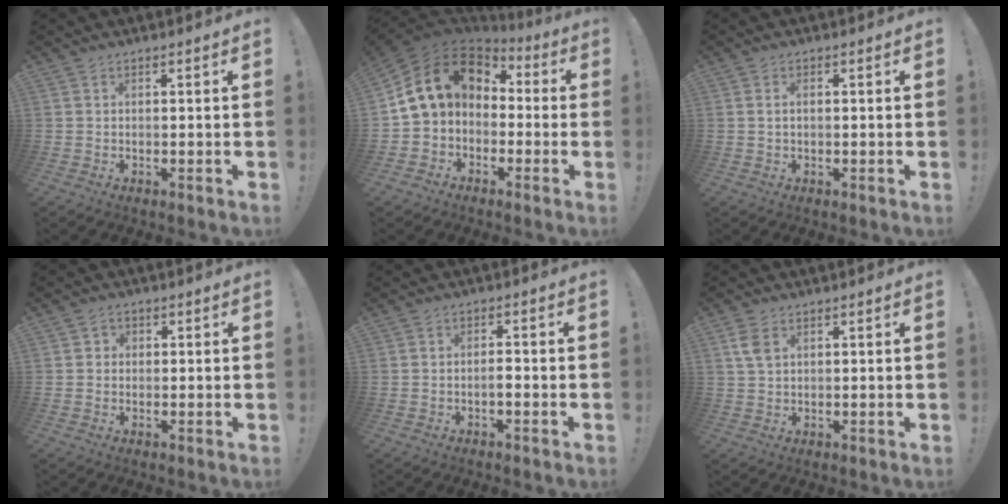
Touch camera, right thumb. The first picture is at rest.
{"total": 14.0, "force": [3.8, 10.4, 8.6], "torque": [-0.152, -0.003, 0.068]}
{"total": 1.4, "force": [0.1, 0.8, 1.1], "torque": [-0.014, 0.002, -0.001]}
{"total": 1.7, "force": [-0.4, 1.6, 0.5], "torque": [-0.005, 0.005, -0.007]}
{"total": 2.3, "force": [-1.0, 0.6, 2.0], "torque": [-0.032, 0.003, -0.017]}
{"total": 4.6, "force": [1.9, 2.8, 3.2], "torque": [-0.051, -0.002, 0.035]}